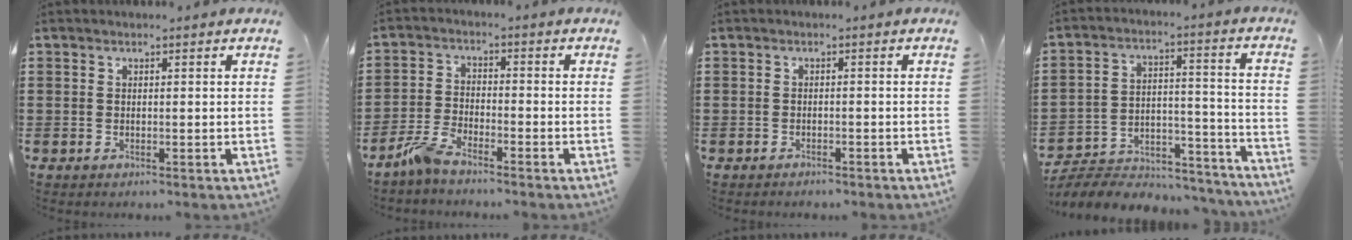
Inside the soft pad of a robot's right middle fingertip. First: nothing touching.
{"total": 4.4, "force": [-3.7, 0.7, 2.2], "torque": [-0.066, -0.003, -0.077]}
{"total": 0.6, "force": [-0.5, 0.1, -0.2], "torque": [0.003, 0.004, -0.014]}
{"total": 5.5, "force": [-5.2, 1.4, 1.0], "torque": [-0.017, 0.009, -0.105]}